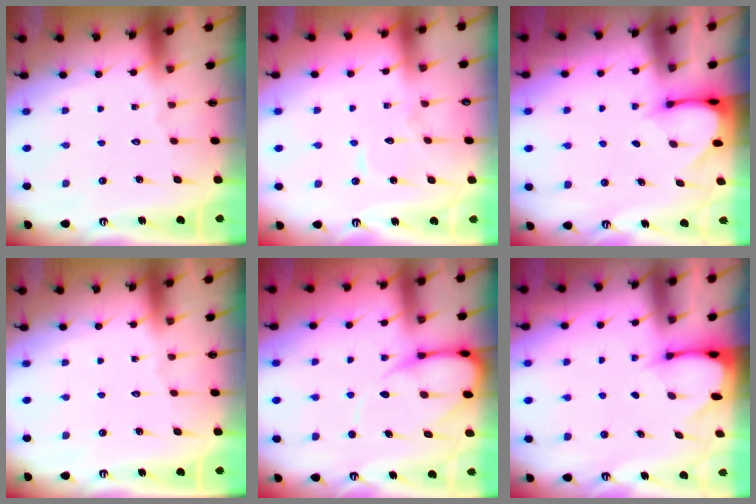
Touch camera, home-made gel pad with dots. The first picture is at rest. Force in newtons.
{"total": 5.5, "press": 5.5, "slide": 0.6}
{"total": 3.3, "press": 3.3, "slide": 0.3}
{"total": 0.0}
{"total": 8.7, "press": 8.6, "slide": 1.2}
{"total": 2.5, "press": 2.5, "slide": 0.3}